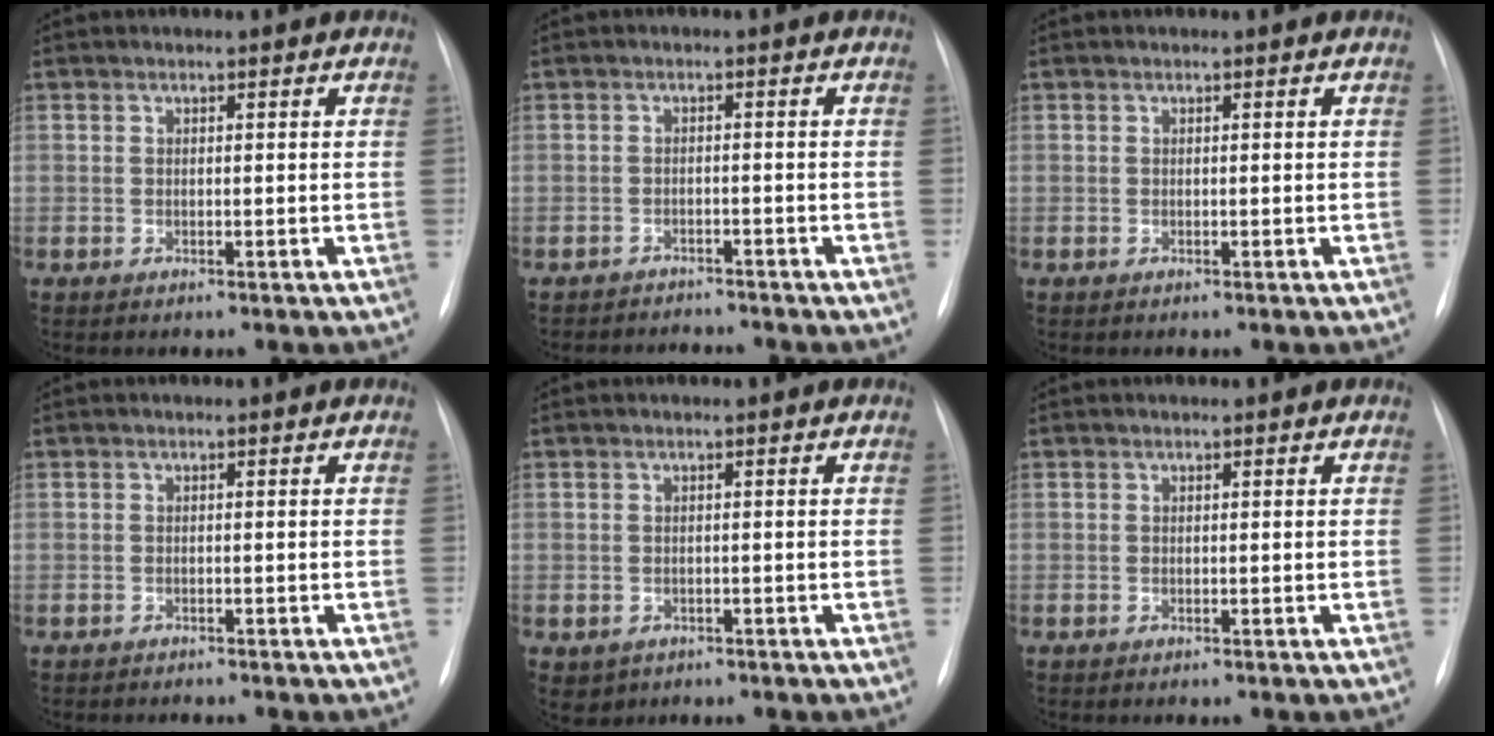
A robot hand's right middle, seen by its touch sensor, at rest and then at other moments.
{"total": 4.2, "force": [-4.1, 1.0, 0.0], "torque": [0.002, -0.004, -0.060]}
{"total": 0.0}
{"total": 1.4, "force": [-1.3, 0.4, 0.2], "torque": [-0.005, -0.002, -0.017]}
{"total": 2.2, "force": [-1.0, 1.9, 0.5], "torque": [-0.007, 0.001, -0.004]}
{"total": 0.0}